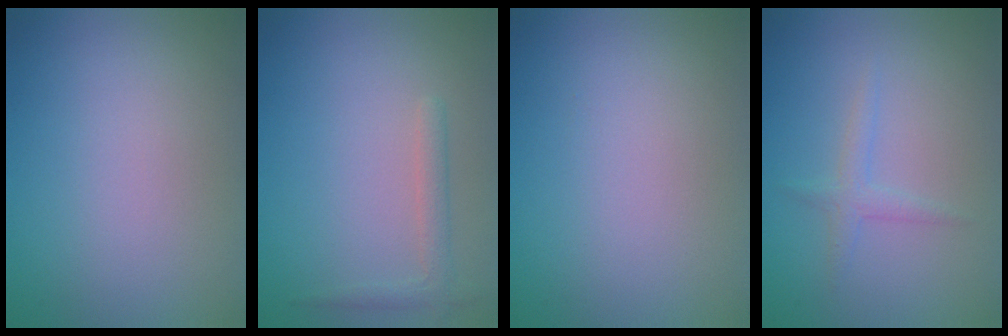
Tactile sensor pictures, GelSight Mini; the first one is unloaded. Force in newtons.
{"total": 1.5, "press": 1.5, "slide": 0.1}
{"total": 0.0}
{"total": 0.7, "press": 0.6, "slide": 0.1}